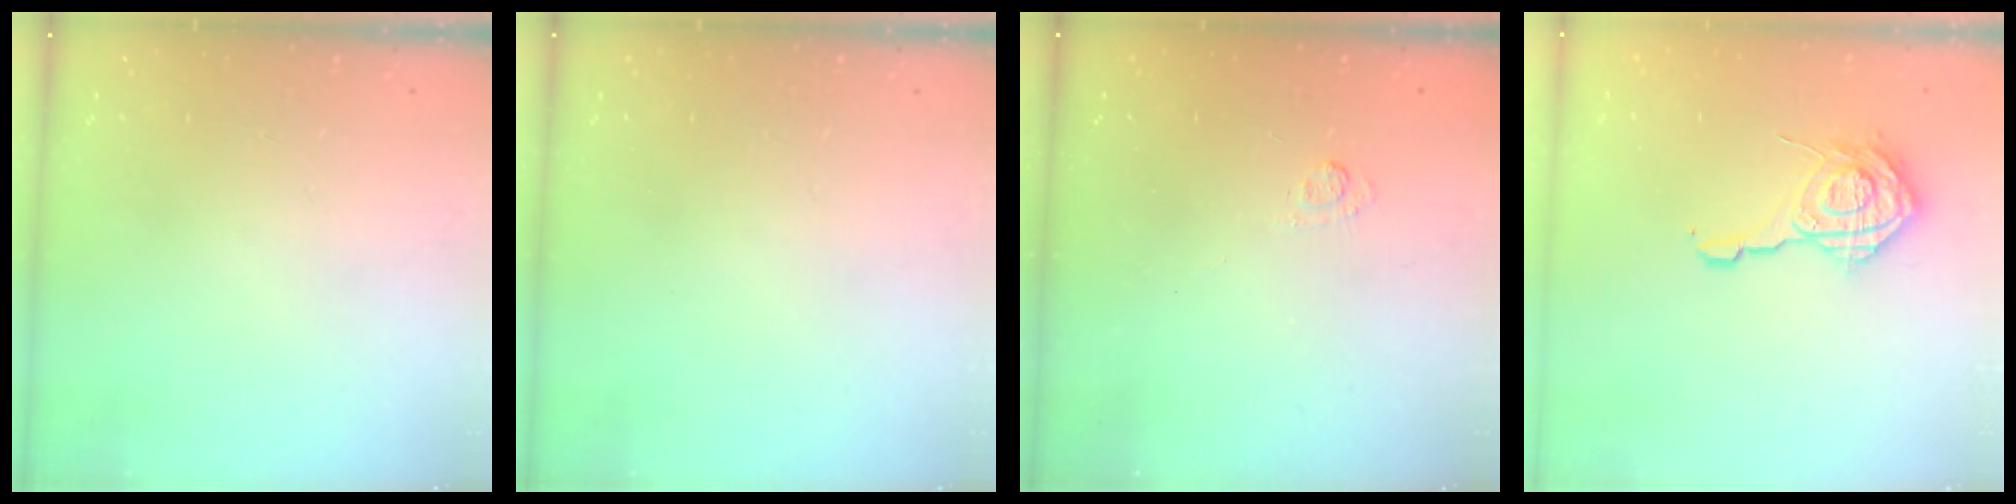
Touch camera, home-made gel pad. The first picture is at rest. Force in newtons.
{"total": 0.0}
{"total": 1.7, "press": 1.1, "slide": 1.3}
{"total": 12.9, "press": 12.9, "slide": 0.8}